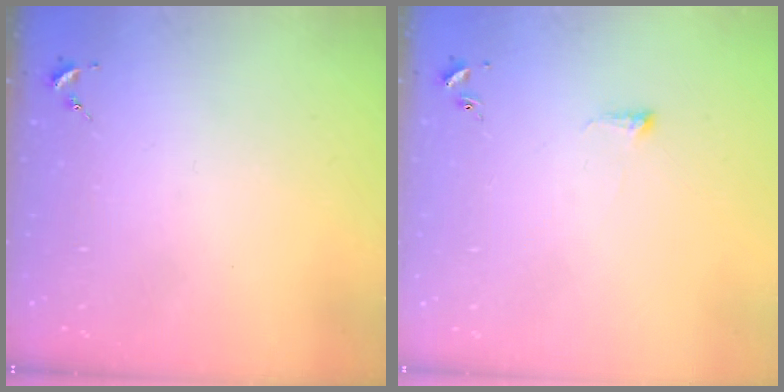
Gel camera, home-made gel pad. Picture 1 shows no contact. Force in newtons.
{"total": 2.5, "press": 2.4, "slide": 0.5}